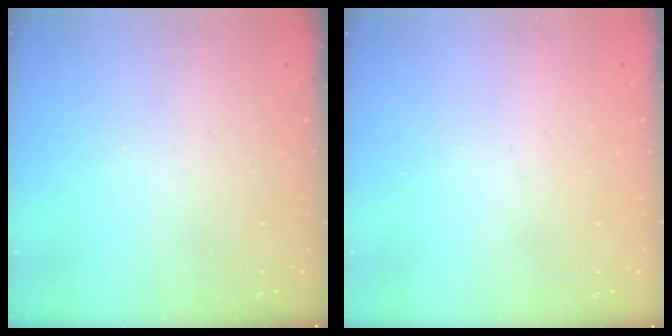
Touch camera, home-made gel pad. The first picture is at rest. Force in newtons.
{"total": 0.9, "press": 0.9, "slide": 0.1}